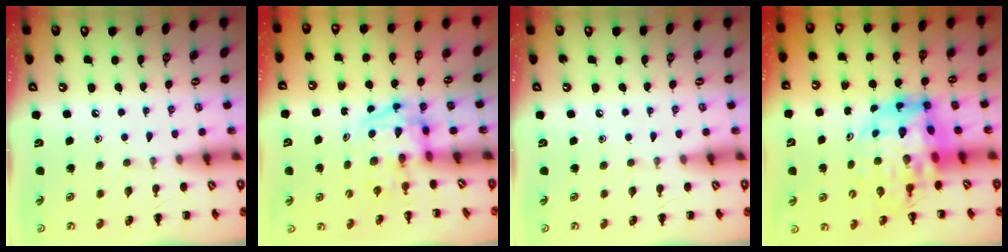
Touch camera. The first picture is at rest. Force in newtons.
{"total": 3.9, "press": 3.9, "slide": 0.6}
{"total": 0.0}
{"total": 16.6, "press": 15.8, "slide": 5.1}